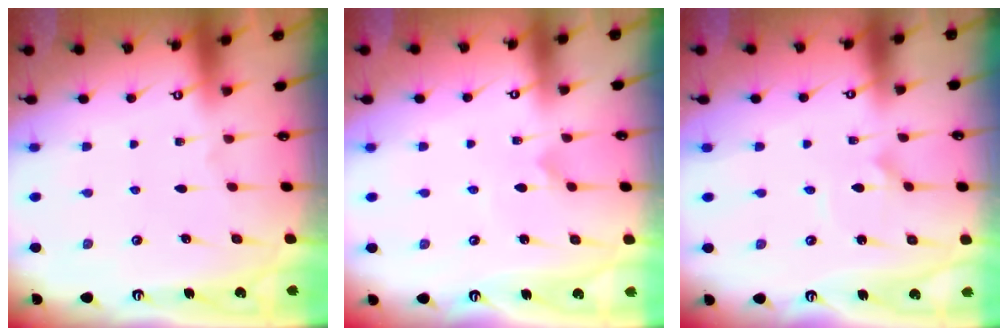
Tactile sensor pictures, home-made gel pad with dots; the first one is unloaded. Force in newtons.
{"total": 2.8, "press": 2.8, "slide": 0.2}
{"total": 1.6, "press": 1.6, "slide": 0.0}